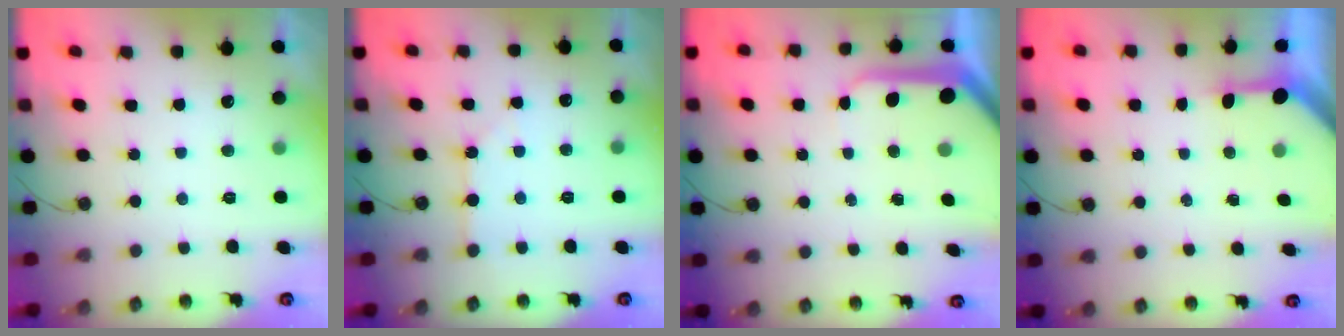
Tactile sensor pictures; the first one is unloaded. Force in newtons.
{"total": 1.8, "press": 1.7, "slide": 0.3}
{"total": 7.9, "press": 7.8, "slide": 0.9}
{"total": 3.1, "press": 3.1, "slide": 0.2}